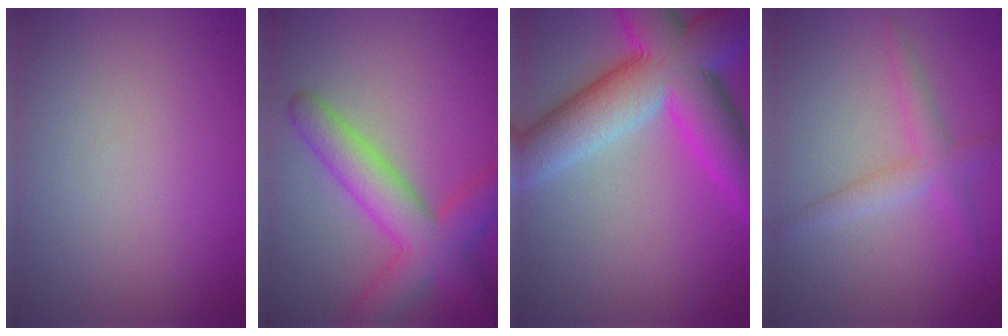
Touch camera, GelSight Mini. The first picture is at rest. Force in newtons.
{"total": 6.5, "press": 6.5, "slide": 0.1}
{"total": 11.6, "press": 11.6, "slide": 0.3}
{"total": 2.5, "press": 2.5, "slide": 0.1}